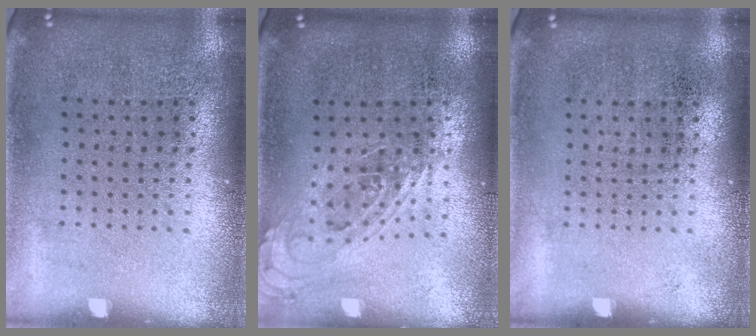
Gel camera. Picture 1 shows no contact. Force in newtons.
{"total": 0.8, "press": 0.8, "slide": 0.3}
{"total": 0.0}